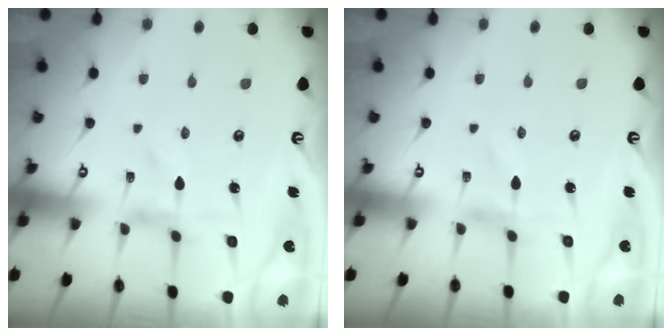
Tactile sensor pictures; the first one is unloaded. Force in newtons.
{"total": 0.6, "press": 0.6, "slide": 0.2}